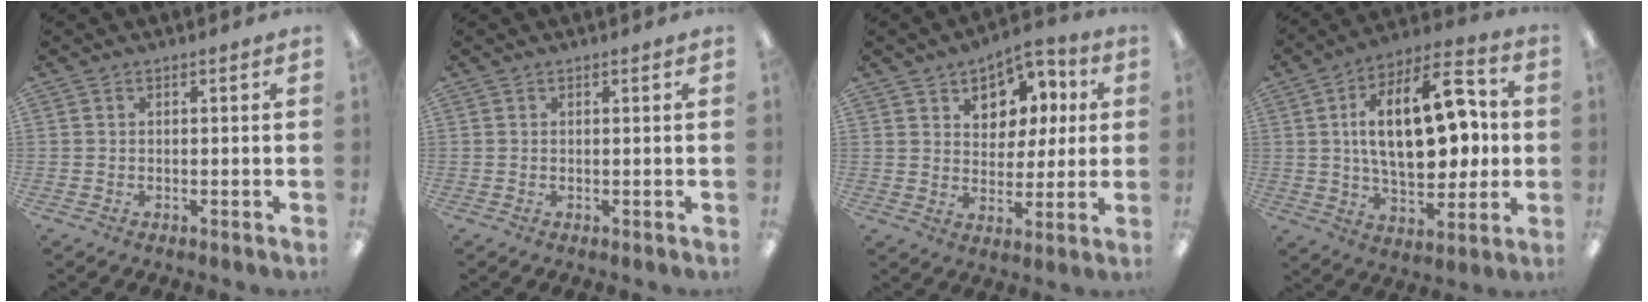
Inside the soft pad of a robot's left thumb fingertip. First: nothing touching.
{"total": 0.0}
{"total": 9.8, "force": [4.9, 7.8, 3.4], "torque": [-0.045, -0.033, 0.089]}
{"total": 22.6, "force": [3.1, 12.2, 18.7], "torque": [-0.297, 0.007, 0.050]}